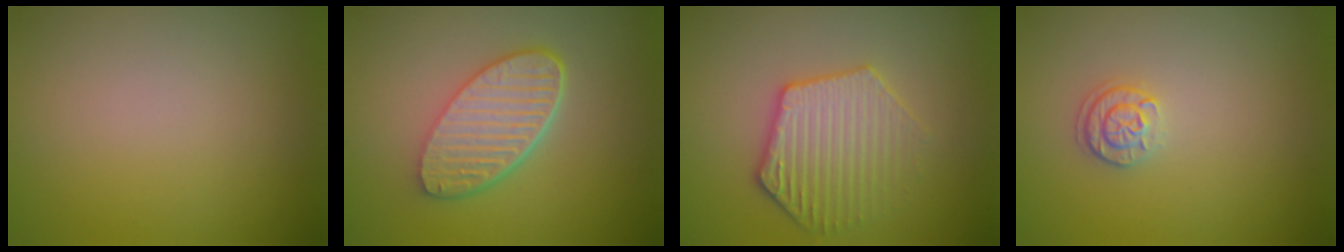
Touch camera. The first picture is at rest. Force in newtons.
{"total": 5.7, "press": 4.4, "slide": 3.6}
{"total": 3.5, "press": 3.4, "slide": 0.8}
{"total": 1.7, "press": 1.6, "slide": 0.4}